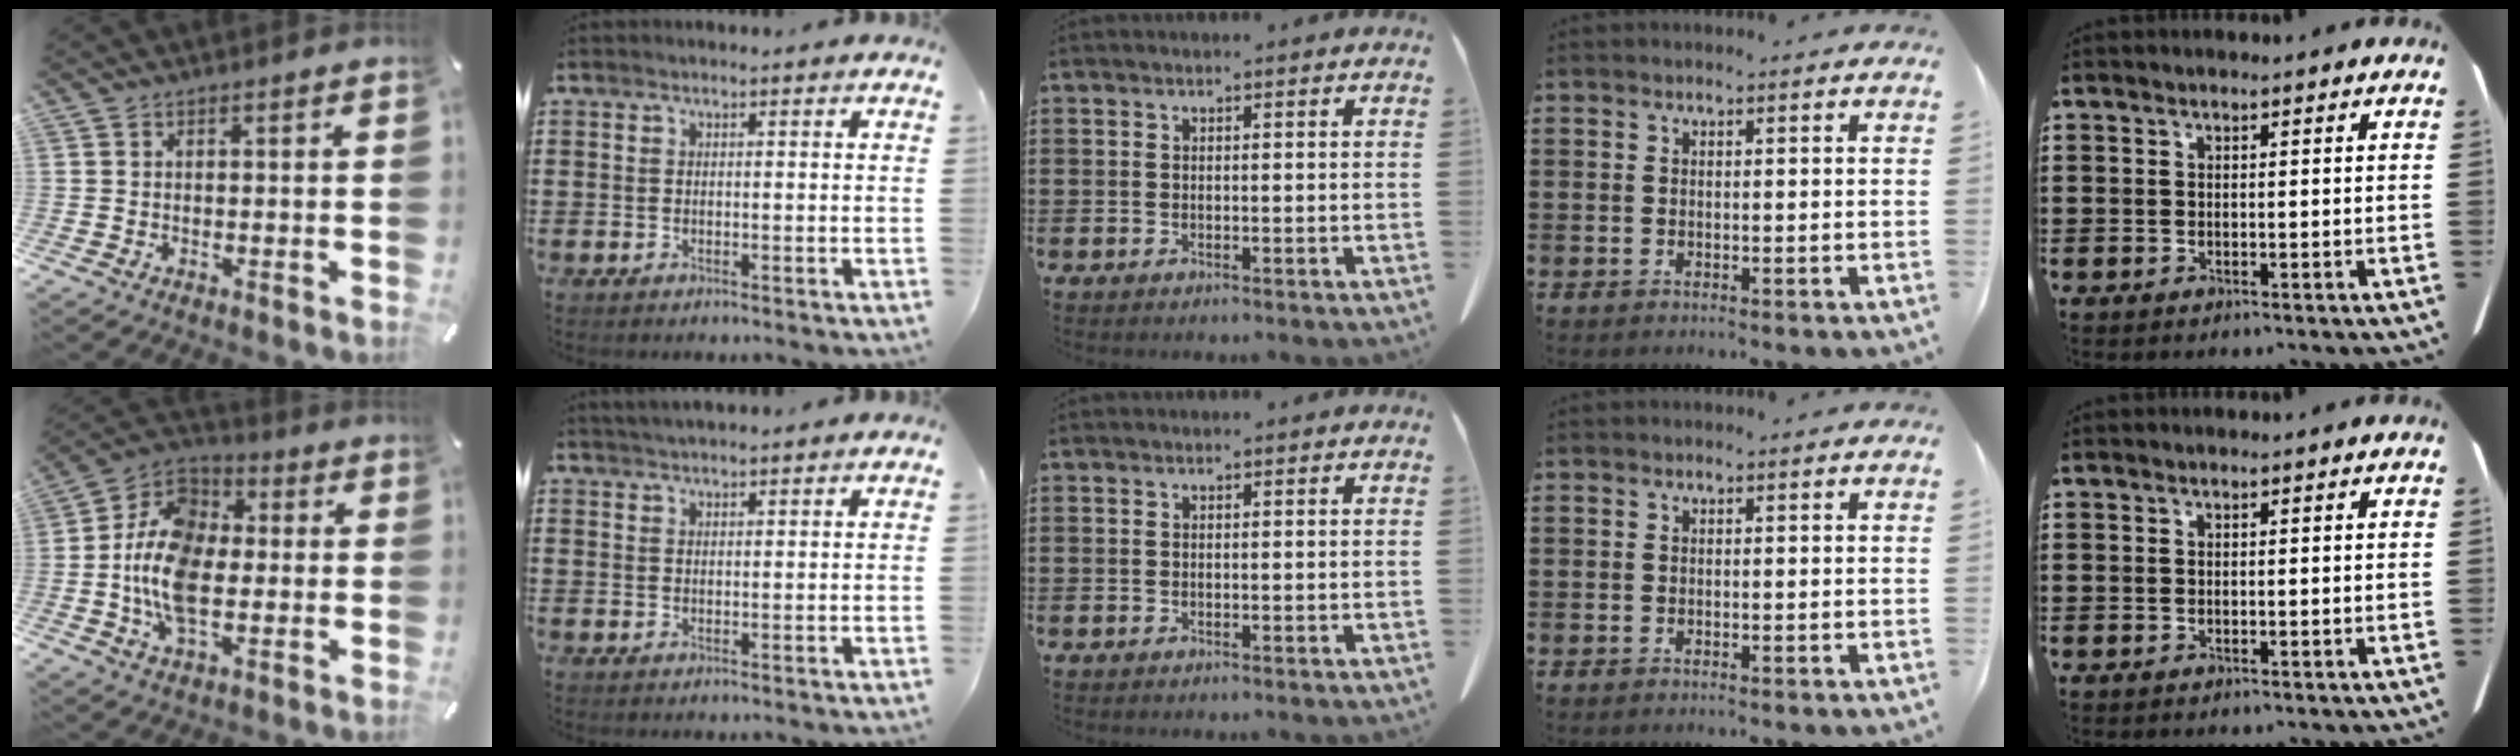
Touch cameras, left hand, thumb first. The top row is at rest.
{"thumb": {"total": 14.8, "force": [-2.7, 9.6, 10.9], "torque": [-0.249, 0.001, -0.058]}, "index": {"total": 1.8, "force": [1.7, 0.0, 0.3], "torque": [-0.009, 0.004, 0.034]}}